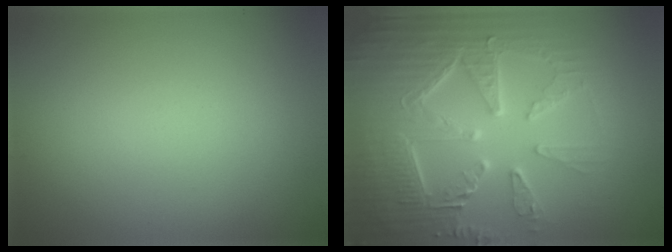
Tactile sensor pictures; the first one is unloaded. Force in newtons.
{"total": 8.2, "press": 6.4, "slide": 5.1}